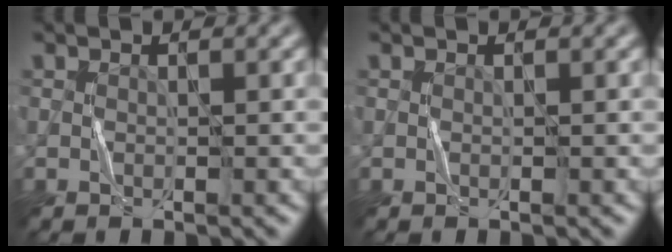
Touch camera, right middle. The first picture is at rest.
{"total": 0.0}